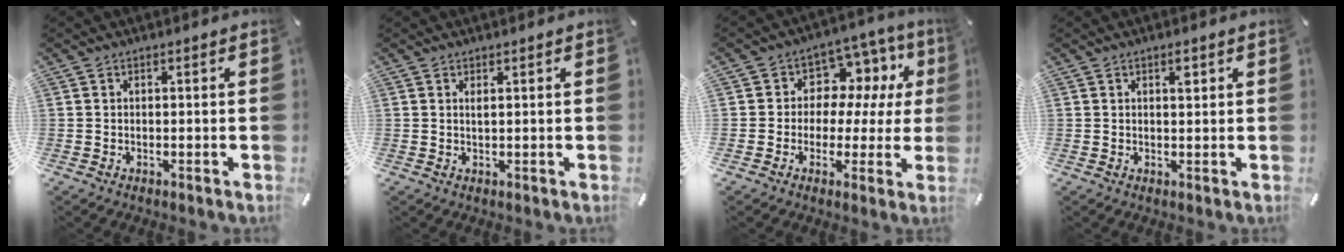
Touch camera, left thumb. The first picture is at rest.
{"total": 1.0, "force": [0.5, 0.1, 0.8], "torque": [-0.018, 0.000, 0.008]}
{"total": 9.1, "force": [2.2, 8.0, 3.7], "torque": [-0.062, -0.017, 0.046]}
{"total": 1.9, "force": [1.0, 0.7, 1.5], "torque": [-0.025, -0.002, 0.015]}